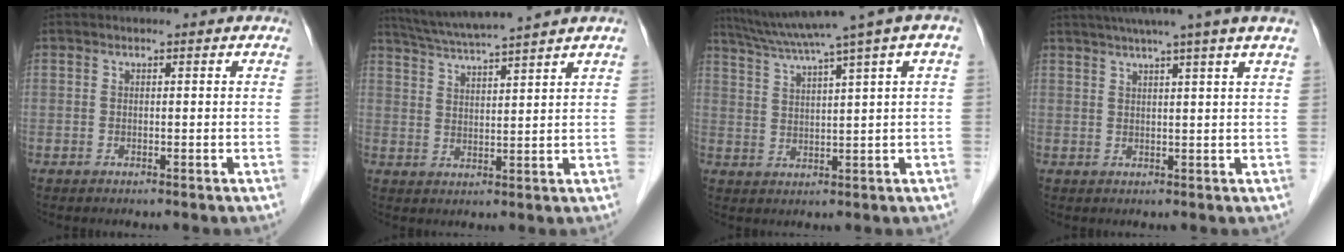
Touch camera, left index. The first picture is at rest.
{"total": 9.6, "force": [8.4, -1.8, 4.1], "torque": [-0.075, 0.010, 0.138]}
{"total": 12.0, "force": [7.9, -1.2, 8.9], "torque": [-0.147, 0.027, 0.117]}
{"total": 8.9, "force": [6.9, -1.9, 5.4], "torque": [-0.074, 0.021, 0.079]}